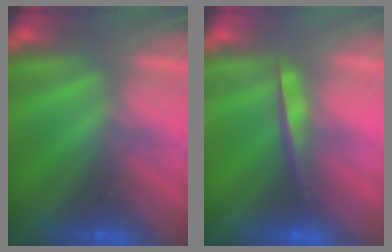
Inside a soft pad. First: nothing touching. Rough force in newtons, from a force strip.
{"total": 4.6}